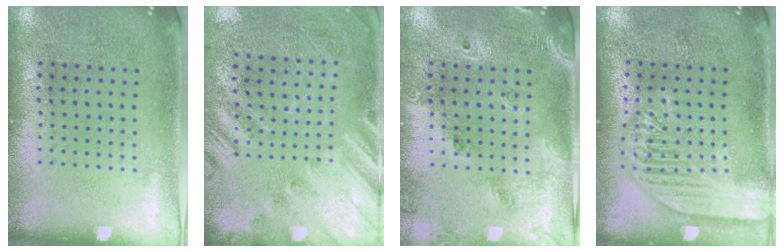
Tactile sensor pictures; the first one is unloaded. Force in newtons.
{"total": 2.6, "press": 2.0, "slide": 1.6}
{"total": 1.6, "press": 1.4, "slide": 0.8}
{"total": 2.5, "press": 2.5, "slide": 0.2}